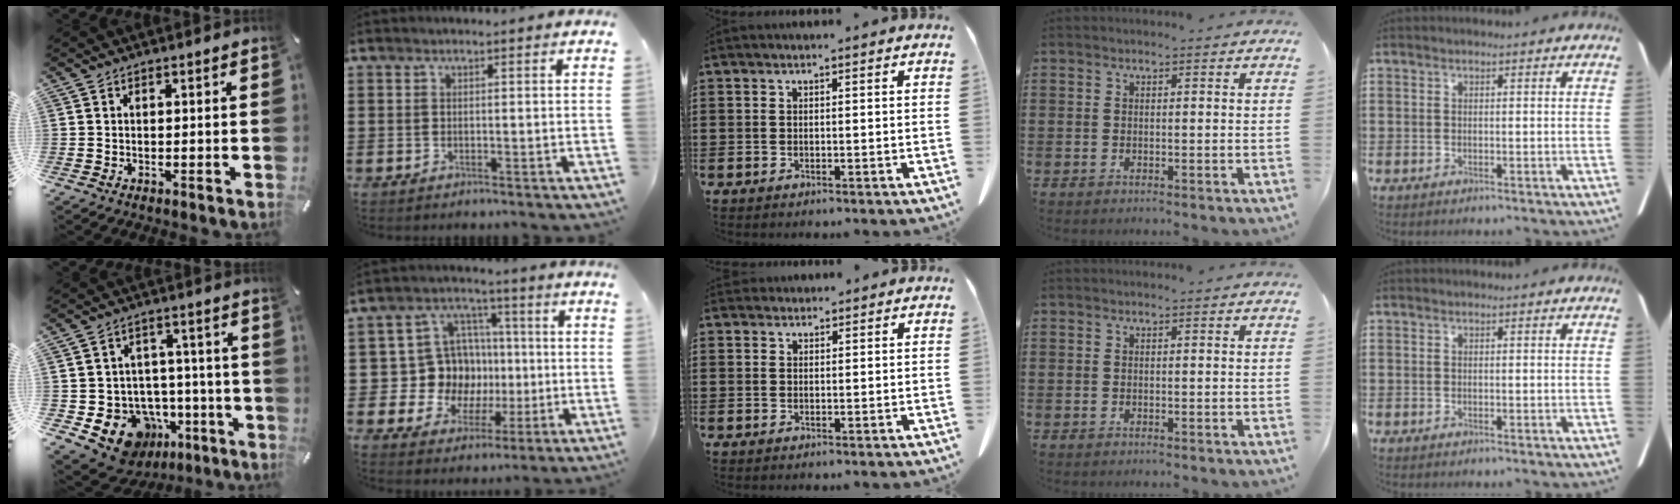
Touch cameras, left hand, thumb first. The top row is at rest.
{"thumb": {"total": 12.7, "force": [-5.8, 10.3, 4.5], "torque": [-0.056, 0.030, -0.084]}, "index": {"total": 11.2, "force": [0.4, 10.7, 3.2], "torque": [-0.104, 0.001, 0.021]}, "middle": {"total": 1.5, "force": [1.4, 0.6, 0.1], "torque": [-0.005, 0.001, 0.028]}}